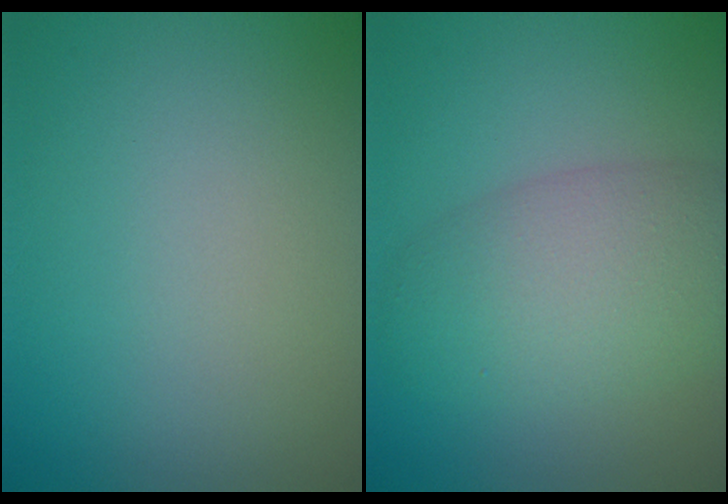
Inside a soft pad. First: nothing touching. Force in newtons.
{"total": 6.3, "press": 6.3, "slide": 0.1}